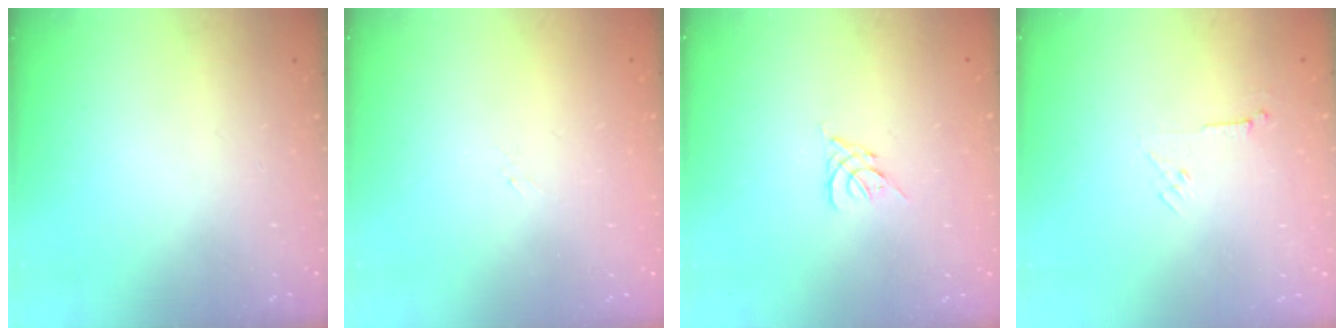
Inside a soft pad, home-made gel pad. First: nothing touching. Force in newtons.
{"total": 1.5, "press": 1.4, "slide": 0.3}
{"total": 2.6, "press": 2.5, "slide": 0.7}
{"total": 3.5, "press": 3.4, "slide": 0.7}